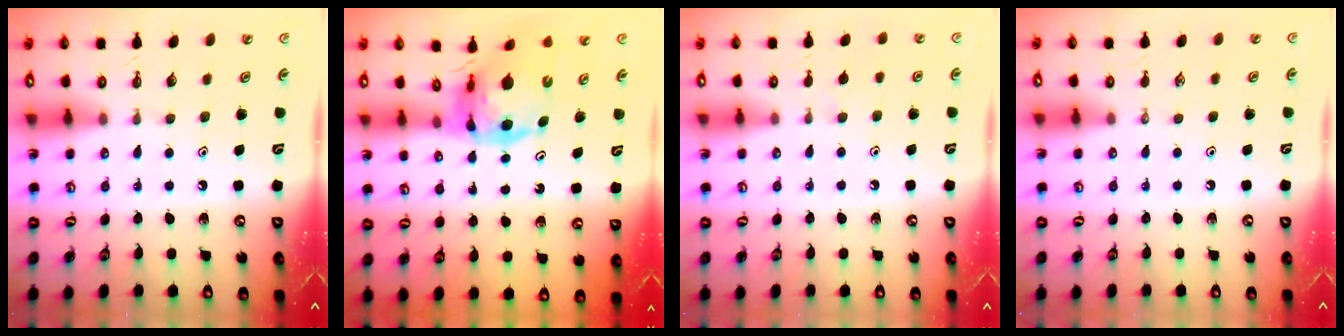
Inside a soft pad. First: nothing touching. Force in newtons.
{"total": 9.7, "press": 9.7, "slide": 1.1}
{"total": 2.5, "press": 2.5, "slide": 0.4}
{"total": 0.0}